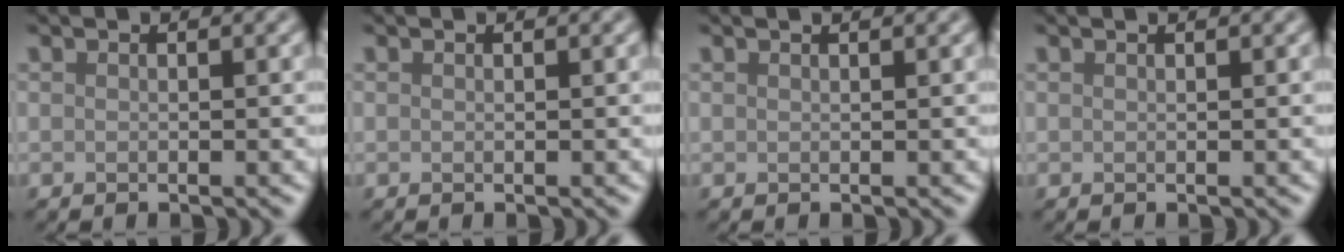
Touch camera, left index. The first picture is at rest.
{"total": 0.0}
{"total": 0.9, "force": [0.7, 0.3, 0.5], "torque": [-0.003, 0.002, 0.005]}
{"total": 0.6, "force": [0.5, 0.1, 0.3], "torque": [-0.001, 0.004, 0.006]}